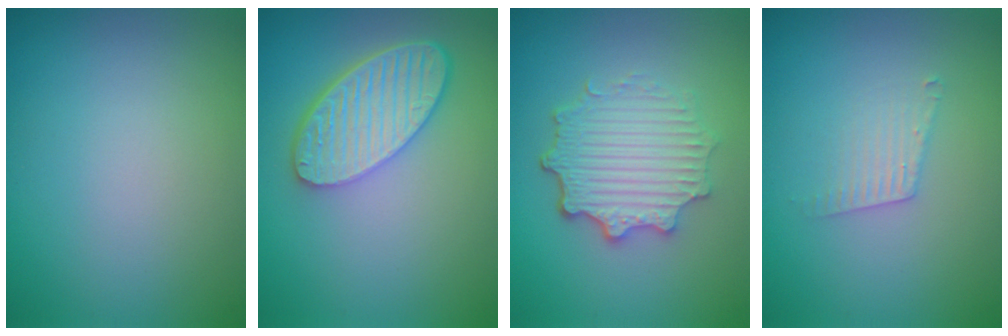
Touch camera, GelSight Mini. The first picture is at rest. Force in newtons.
{"total": 6.1, "press": 4.7, "slide": 3.9}
{"total": 4.8, "press": 3.7, "slide": 3.0}
{"total": 1.7, "press": 1.7, "slide": 0.0}